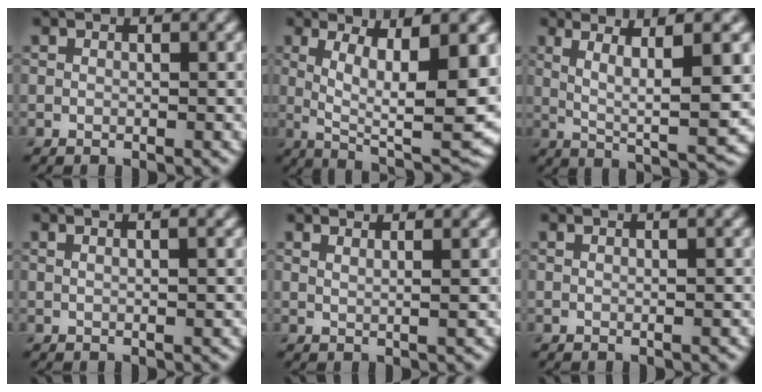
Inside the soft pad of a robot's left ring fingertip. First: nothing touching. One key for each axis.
{"total": 12.4, "fx": 1.3, "fy": 3.9, "fz": 11.7, "tx": -0.165, "ty": -0.010, "tz": 0.022}
{"total": 8.7, "fx": 1.5, "fy": 1.8, "fz": 8.4, "tx": -0.135, "ty": 0.002, "tz": 0.030}
{"total": 2.8, "fx": 1.0, "fy": 1.0, "fz": 2.4, "tx": -0.015, "ty": 0.003, "tz": -0.005}
{"total": 2.2, "fx": 1.4, "fy": 0.9, "fz": 1.4, "tx": -0.006, "ty": 0.005, "tz": 0.000}
{"total": 1.3, "fx": 0.4, "fy": 0.5, "fz": 1.2, "tx": -0.013, "ty": 0.001, "tz": -0.003}